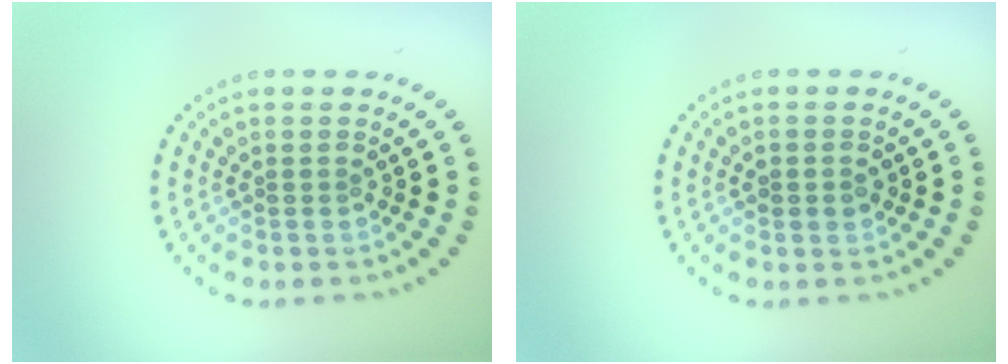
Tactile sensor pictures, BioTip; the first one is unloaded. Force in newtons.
{"total": 1.0, "press": 1.0, "slide": 0.1}